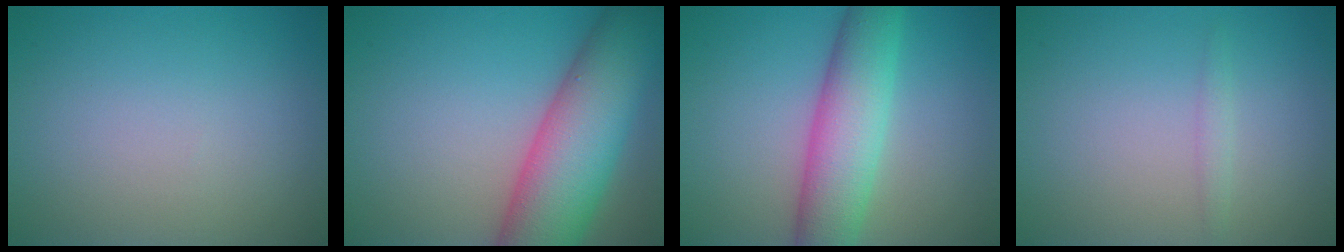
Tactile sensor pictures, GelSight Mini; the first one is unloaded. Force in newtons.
{"total": 11.2, "press": 11.2, "slide": 0.4}
{"total": 6.8, "press": 6.8, "slide": 0.2}
{"total": 0.8, "press": 0.8, "slide": 0.0}